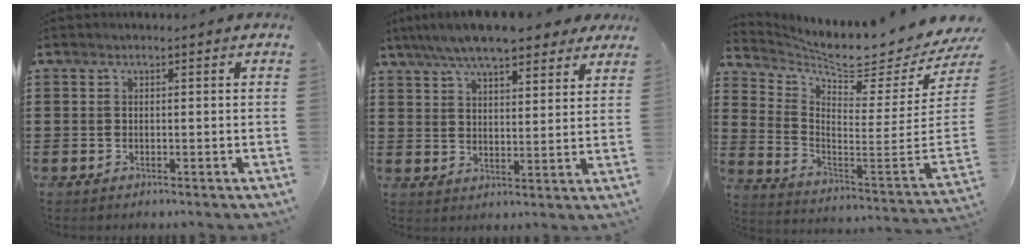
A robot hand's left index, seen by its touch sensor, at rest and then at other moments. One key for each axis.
{"total": 8.2, "fx": 7.1, "fy": 1.6, "fz": 3.7, "tx": -0.096, "ty": -0.013, "tz": 0.130}
{"total": 6.5, "fx": 5.9, "fy": -0.2, "fz": 2.6, "tx": -0.073, "ty": -0.077, "tz": 0.086}